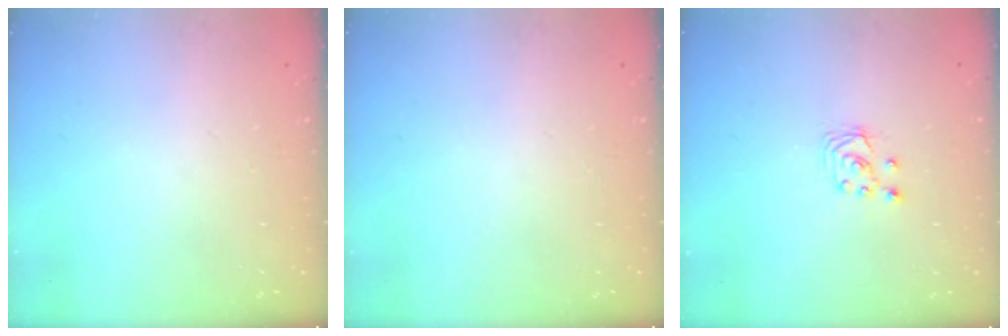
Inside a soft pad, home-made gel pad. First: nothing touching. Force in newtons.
{"total": 0.0}
{"total": 3.0, "press": 3.0, "slide": 0.3}